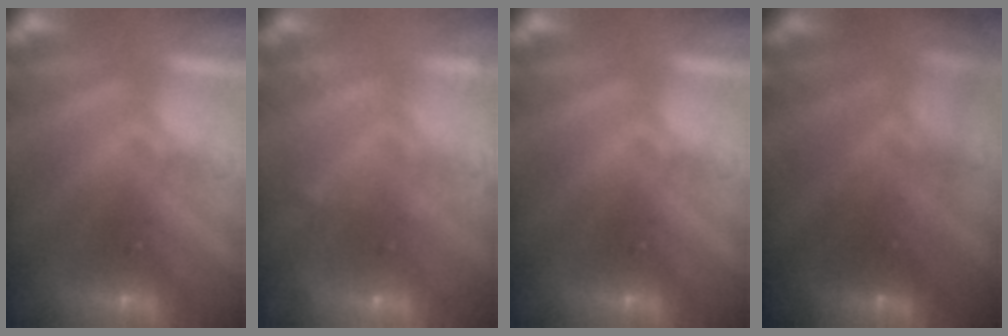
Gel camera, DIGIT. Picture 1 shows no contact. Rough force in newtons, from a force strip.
{"total": 2.3}
{"total": 0.0}
{"total": 5.8}